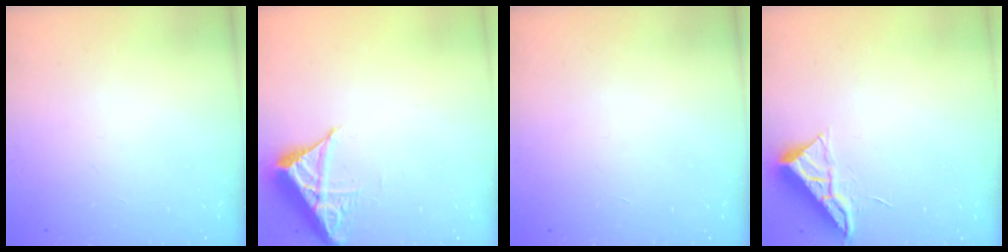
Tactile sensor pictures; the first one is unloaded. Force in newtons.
{"total": 6.9, "press": 6.8, "slide": 0.6}
{"total": 1.6, "press": 1.6, "slide": 0.1}
{"total": 6.5, "press": 6.5, "slide": 0.1}